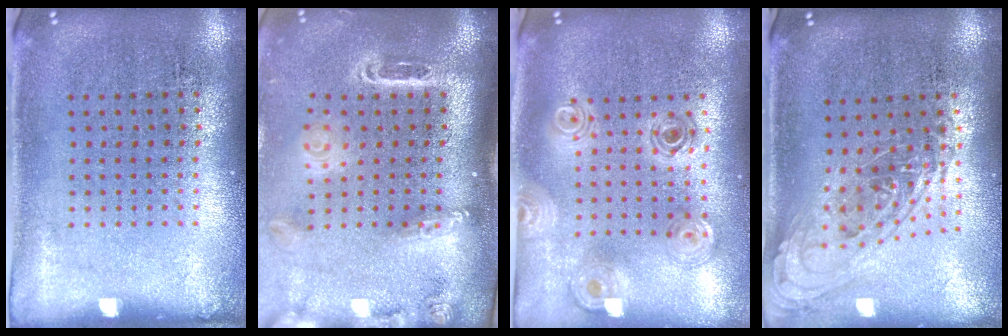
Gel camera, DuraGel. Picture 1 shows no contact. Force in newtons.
{"total": 2.7, "press": 1.9, "slide": 1.9}
{"total": 1.1, "press": 1.1, "slide": 0.3}
{"total": 1.1, "press": 1.0, "slide": 0.4}